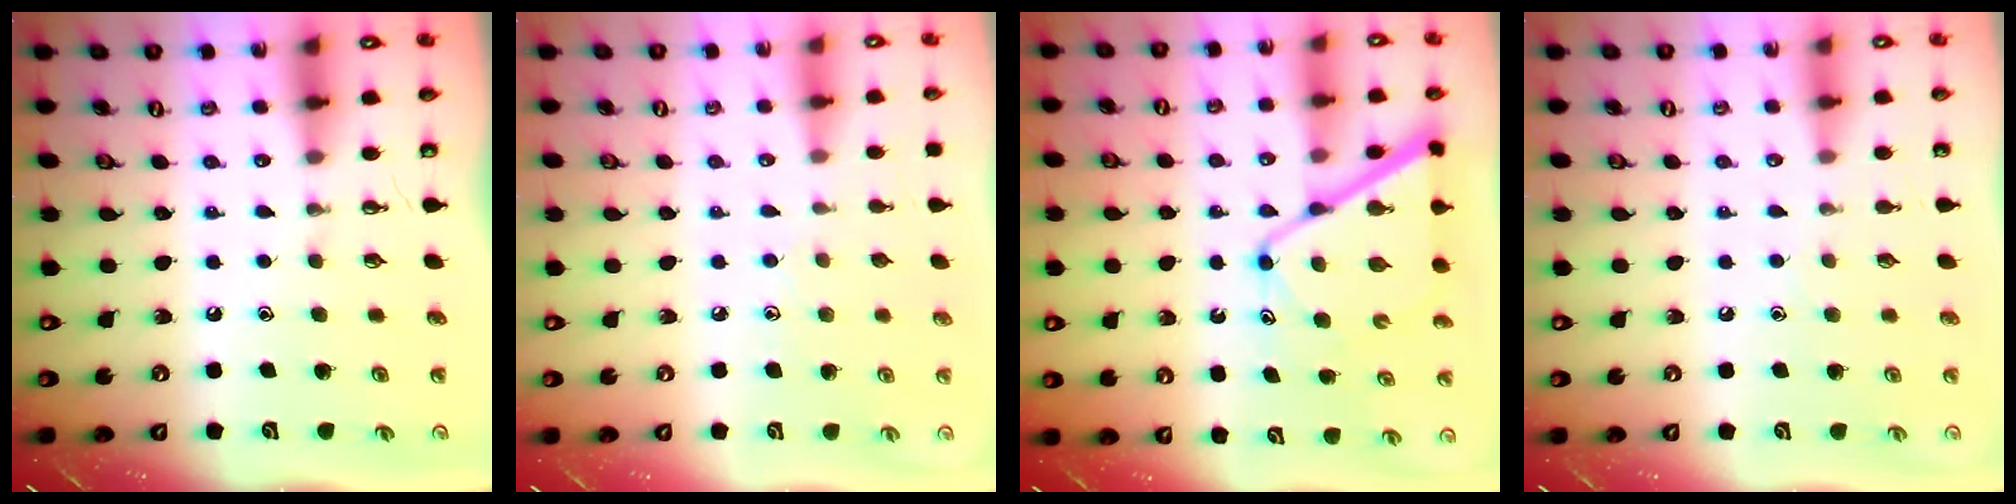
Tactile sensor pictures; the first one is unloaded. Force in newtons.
{"total": 3.6, "press": 3.6, "slide": 0.4}
{"total": 12.8, "press": 12.8, "slide": 1.0}
{"total": 2.9, "press": 2.9, "slide": 0.3}